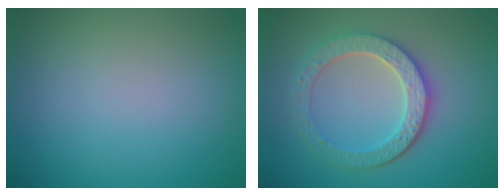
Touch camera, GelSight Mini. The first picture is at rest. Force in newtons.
{"total": 4.6, "press": 4.0, "slide": 2.2}